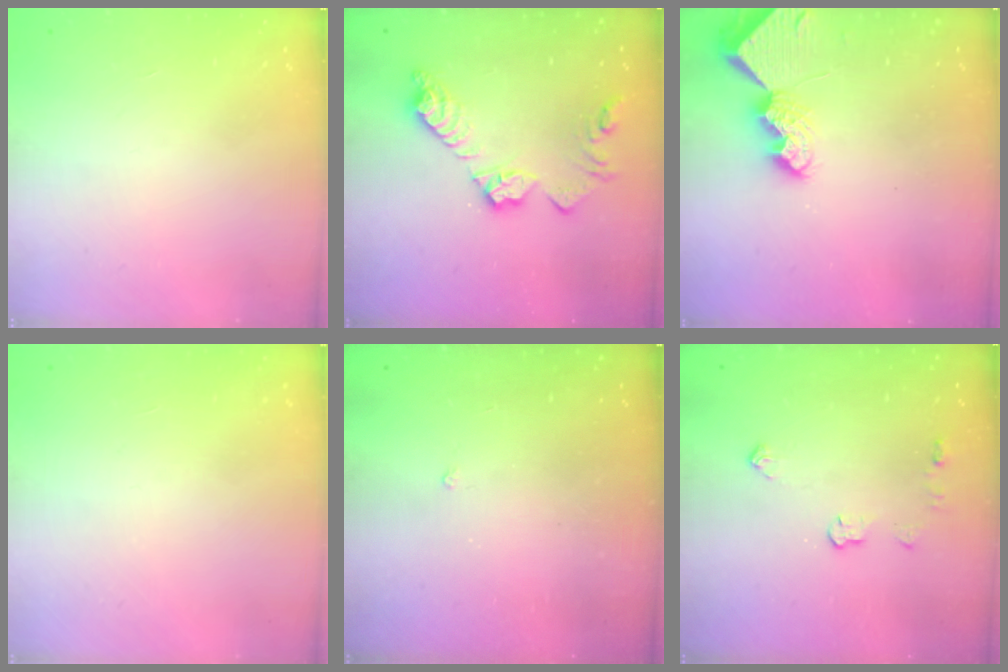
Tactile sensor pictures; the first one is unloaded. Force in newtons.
{"total": 14.3, "press": 14.3, "slide": 1.0}
{"total": 7.5, "press": 7.4, "slide": 0.8}
{"total": 0.0}
{"total": 1.1, "press": 1.1, "slide": 0.3}
{"total": 4.4, "press": 4.4, "slide": 0.7}